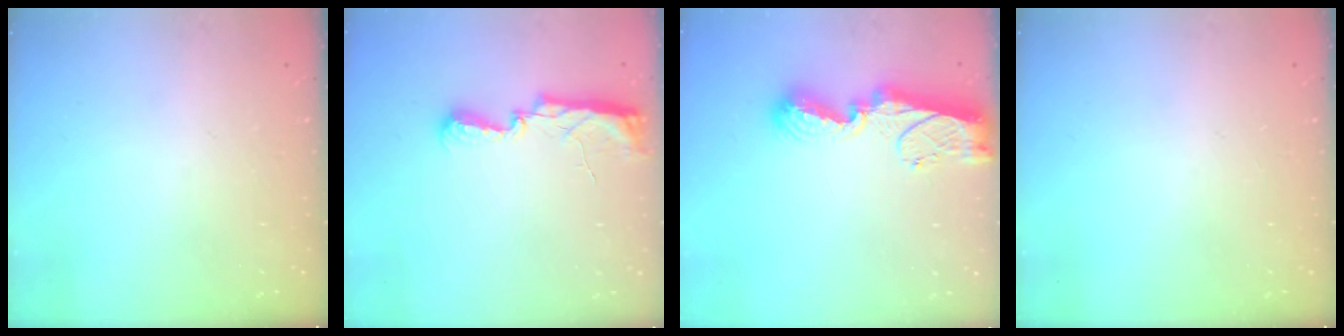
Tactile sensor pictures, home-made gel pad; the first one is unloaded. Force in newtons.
{"total": 11.5, "press": 10.2, "slide": 5.3}
{"total": 11.3, "press": 11.2, "slide": 1.0}
{"total": 0.0}